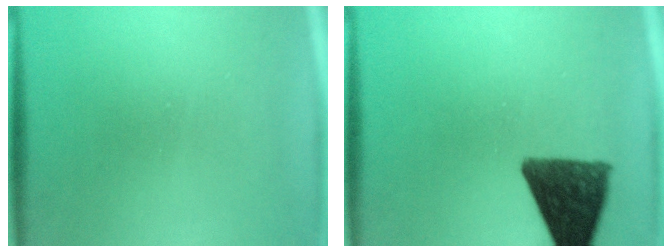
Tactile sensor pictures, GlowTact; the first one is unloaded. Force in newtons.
{"total": 10.8}